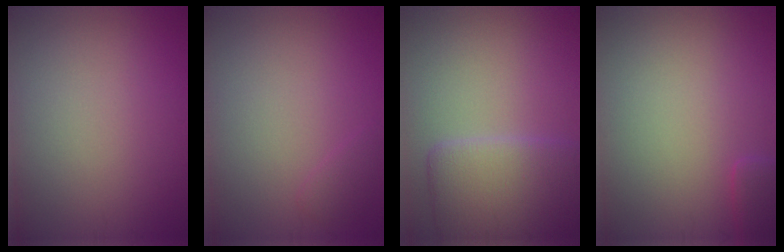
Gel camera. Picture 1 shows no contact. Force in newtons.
{"total": 0.9, "press": 0.9, "slide": 0.1}
{"total": 6.8, "press": 6.8, "slide": 0.1}
{"total": 1.4, "press": 1.4, "slide": 0.1}